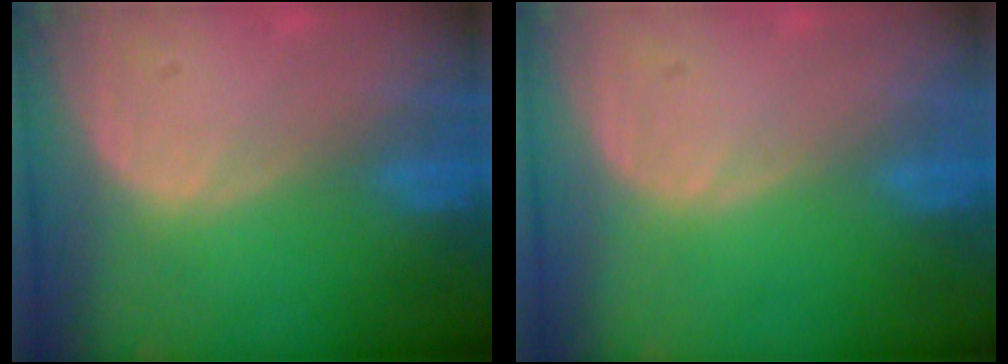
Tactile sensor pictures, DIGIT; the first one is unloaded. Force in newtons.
{"total": 0.0}